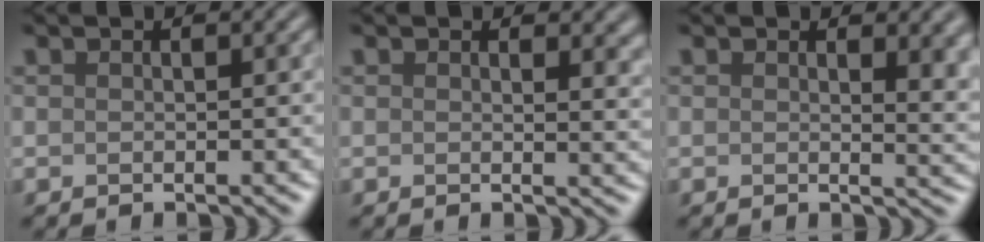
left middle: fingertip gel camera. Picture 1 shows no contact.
{"total": 2.6, "force": [1.3, 1.4, 1.7], "torque": [-0.016, -0.004, 0.015]}
{"total": 4.3, "force": [1.6, 2.1, 3.4], "torque": [-0.024, -0.005, 0.024]}